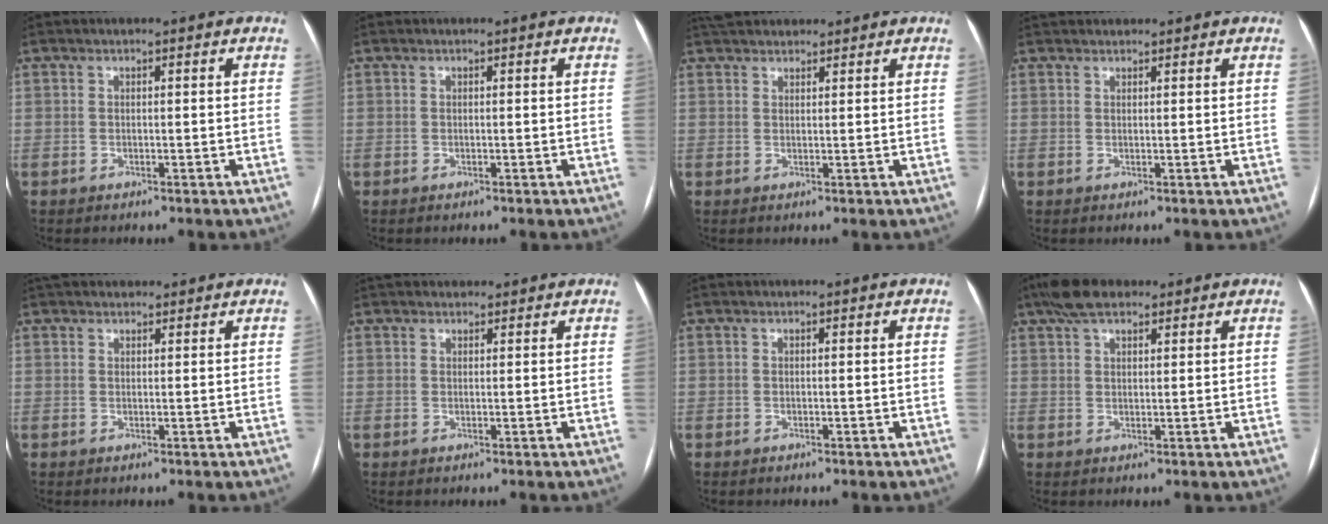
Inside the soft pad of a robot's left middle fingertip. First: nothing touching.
{"total": 0.0}
{"total": 5.9, "force": [5.4, 1.9, 1.8], "torque": [-0.022, 0.038, 0.089]}
{"total": 3.3, "force": [3.1, 0.9, 0.8], "torque": [-0.009, 0.037, 0.052]}
{"total": 5.4, "force": [4.8, 1.9, 1.5], "torque": [-0.012, 0.037, 0.074]}
{"total": 4.2, "force": [3.8, 1.5, 0.9], "torque": [-0.005, 0.034, 0.058]}
{"total": 0.0}
{"total": 5.8, "force": [4.1, 2.4, 3.2], "torque": [-0.066, 0.026, 0.074]}